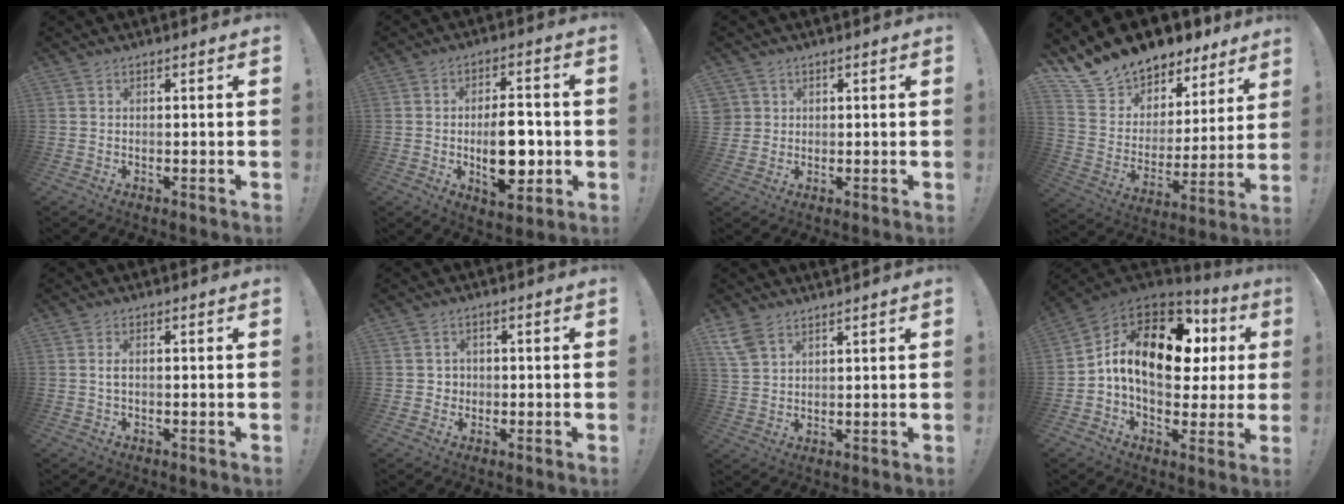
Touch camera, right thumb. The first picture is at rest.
{"total": 13.8, "force": [-2.2, 7.1, 11.7], "torque": [-0.174, 0.000, -0.038]}
{"total": 3.1, "force": [1.0, 2.9, 0.4], "torque": [-0.013, 0.002, 0.021]}
{"total": 13.1, "force": [11.7, 5.6, 1.3], "torque": [-0.047, -0.104, 0.223]}
{"total": 1.7, "force": [0.0, 0.7, 1.6], "torque": [-0.036, 0.005, 0.001]}
{"total": 2.8, "force": [0.0, 2.8, 0.6], "torque": [-0.012, 0.002, -0.001]}
{"total": 4.6, "force": [3.6, 2.1, 2.2], "torque": [-0.046, -0.013, 0.072]}
{"total": 19.2, "force": [3.7, 11.4, 15.0], "torque": [-0.242, -0.002, 0.066]}